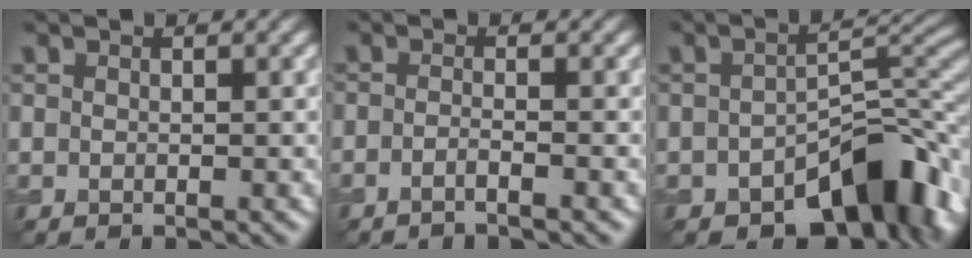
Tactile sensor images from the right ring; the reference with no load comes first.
{"total": 1.3, "force": [-1.0, 0.1, 0.8], "torque": [-0.012, 0.003, -0.023]}
{"total": 9.0, "force": [-4.9, 4.7, 5.9], "torque": [-0.065, 0.005, -0.069]}